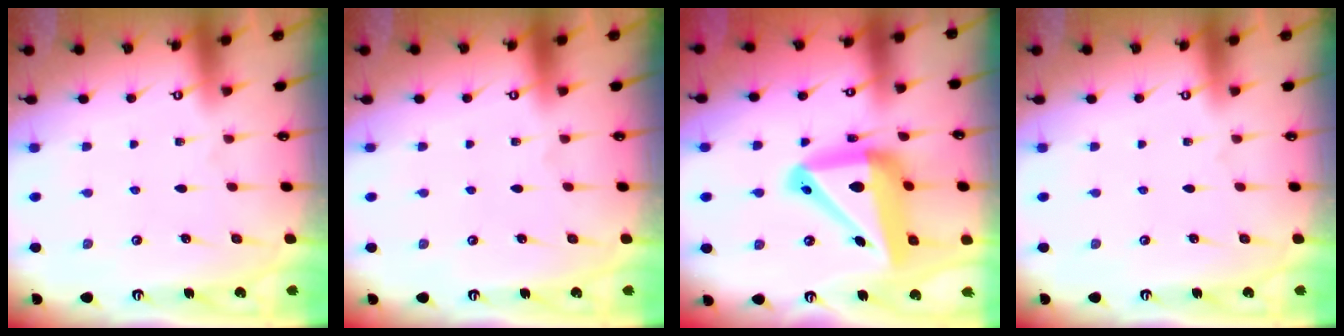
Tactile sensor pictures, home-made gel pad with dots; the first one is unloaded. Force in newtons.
{"total": 0.0}
{"total": 19.6, "press": 19.5, "slide": 2.0}
{"total": 0.0}